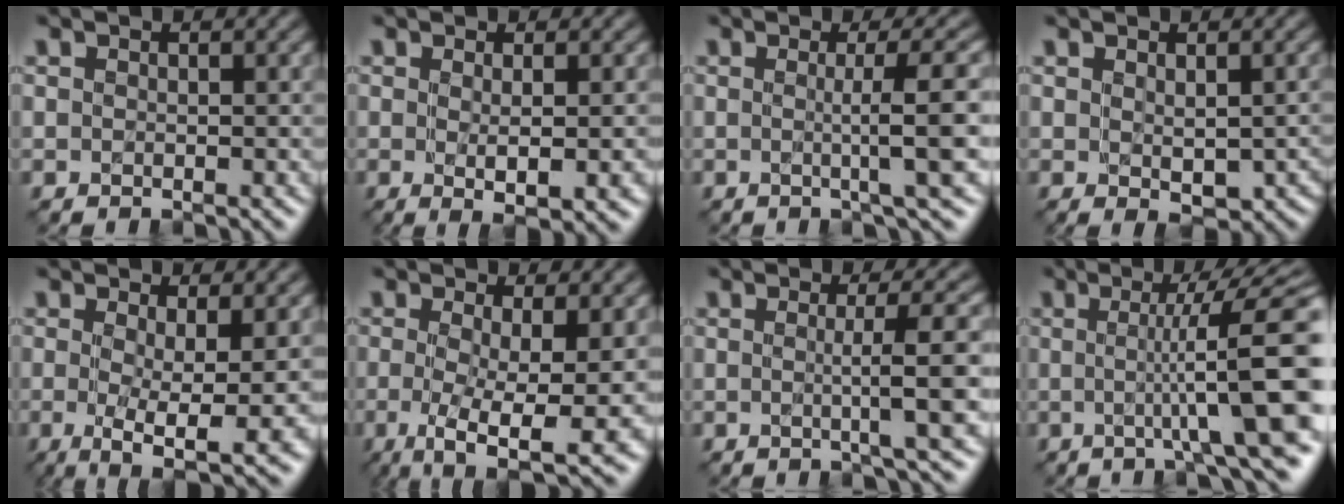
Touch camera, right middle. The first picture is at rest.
{"total": 3.8, "force": [-0.3, 0.8, 3.7], "torque": [-0.049, 0.001, -0.004]}
{"total": 5.0, "force": [0.0, 0.6, 5.0], "torque": [-0.071, 0.004, -0.005]}
{"total": 3.4, "force": [-0.4, 1.8, 2.9], "torque": [-0.042, -0.012, 0.007]}
{"total": 5.5, "force": [-0.6, 0.9, 5.4], "torque": [-0.087, -0.011, -0.011]}
{"total": 7.2, "force": [-1.4, 1.6, 6.8], "torque": [-0.115, -0.019, -0.019]}
{"total": 4.5, "force": [-0.1, 0.5, 4.5], "torque": [-0.064, 0.004, -0.009]}
{"total": 10.7, "force": [-0.2, 2.0, 10.5], "torque": [-0.119, 0.007, -0.013]}